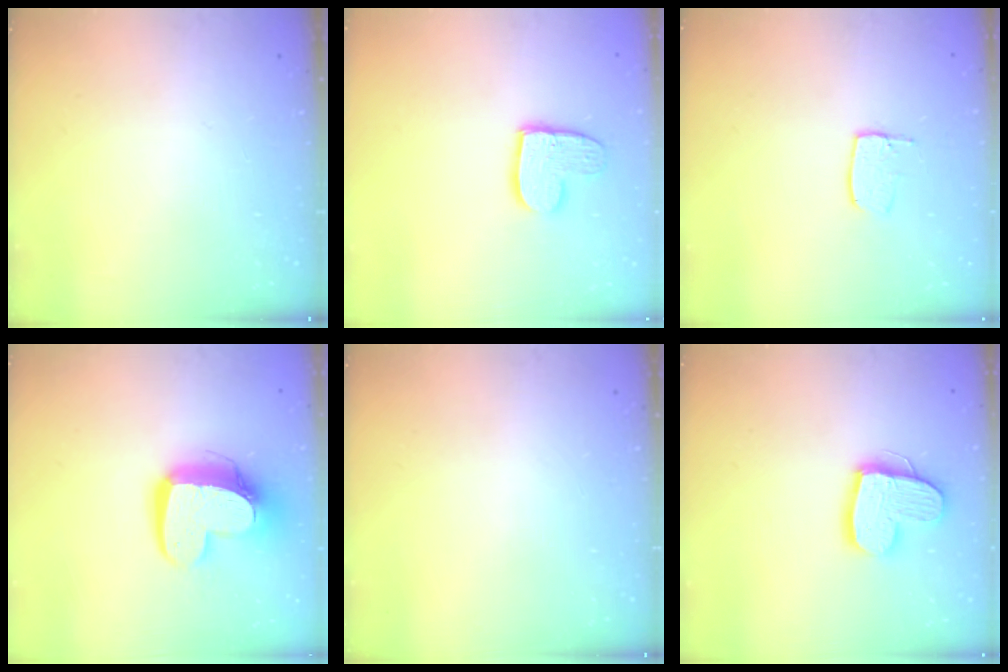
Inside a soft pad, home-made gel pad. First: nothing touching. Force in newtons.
{"total": 10.1, "press": 10.0, "slide": 0.5}
{"total": 5.8, "press": 5.8, "slide": 0.4}
{"total": 14.4, "press": 14.3, "slide": 1.3}
{"total": 0.0}
{"total": 14.4, "press": 14.3, "slide": 1.3}